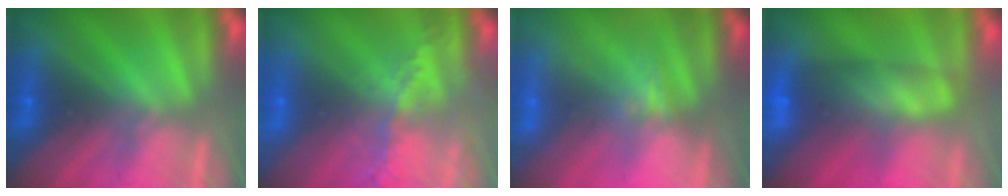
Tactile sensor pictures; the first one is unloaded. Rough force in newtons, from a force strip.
{"total": 8.2}
{"total": 1.8}
{"total": 7.6}